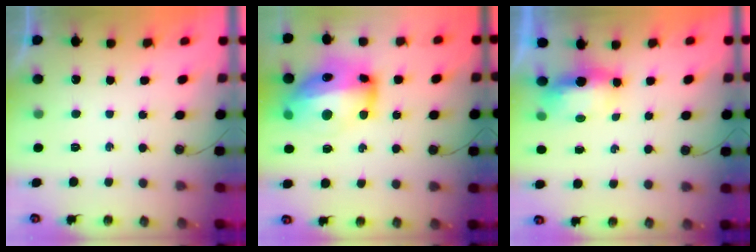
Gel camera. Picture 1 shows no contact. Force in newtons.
{"total": 20.1, "press": 20.0, "slide": 2.2}
{"total": 6.1, "press": 6.0, "slide": 1.0}